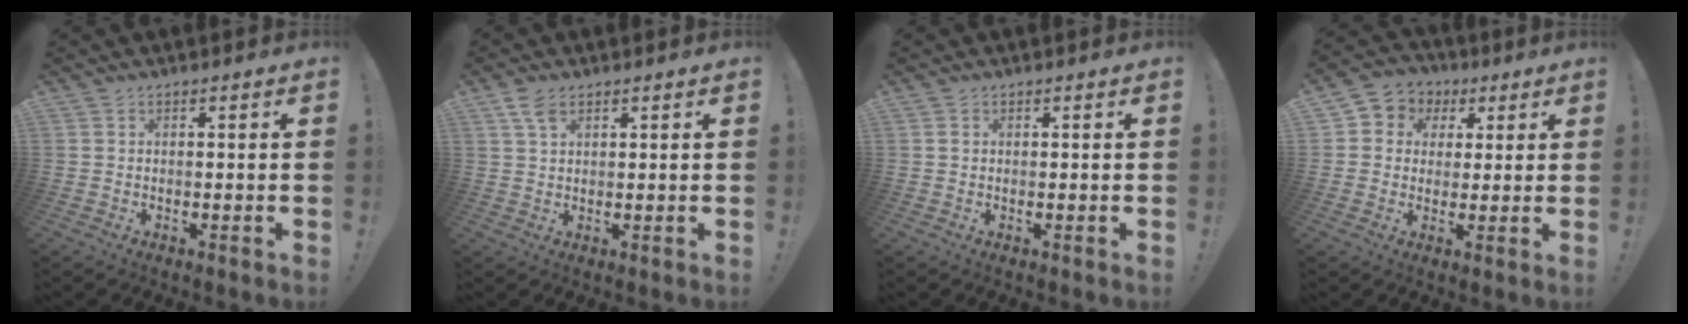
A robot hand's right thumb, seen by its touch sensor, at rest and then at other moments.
{"total": 4.4, "force": [2.6, 2.2, 2.7], "torque": [-0.049, -0.007, 0.049]}
{"total": 0.6, "force": [0.2, 0.4, 0.3], "torque": [0.000, 0.000, 0.003]}
{"total": 6.5, "force": [0.7, 6.2, 1.8], "torque": [-0.014, -0.002, 0.016]}